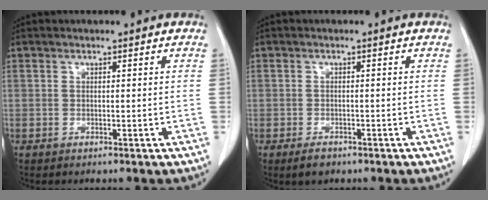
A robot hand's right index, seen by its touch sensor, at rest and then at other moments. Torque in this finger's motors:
{"motor_torque": [-1.49, -0.14, -0.59, -0.21]}